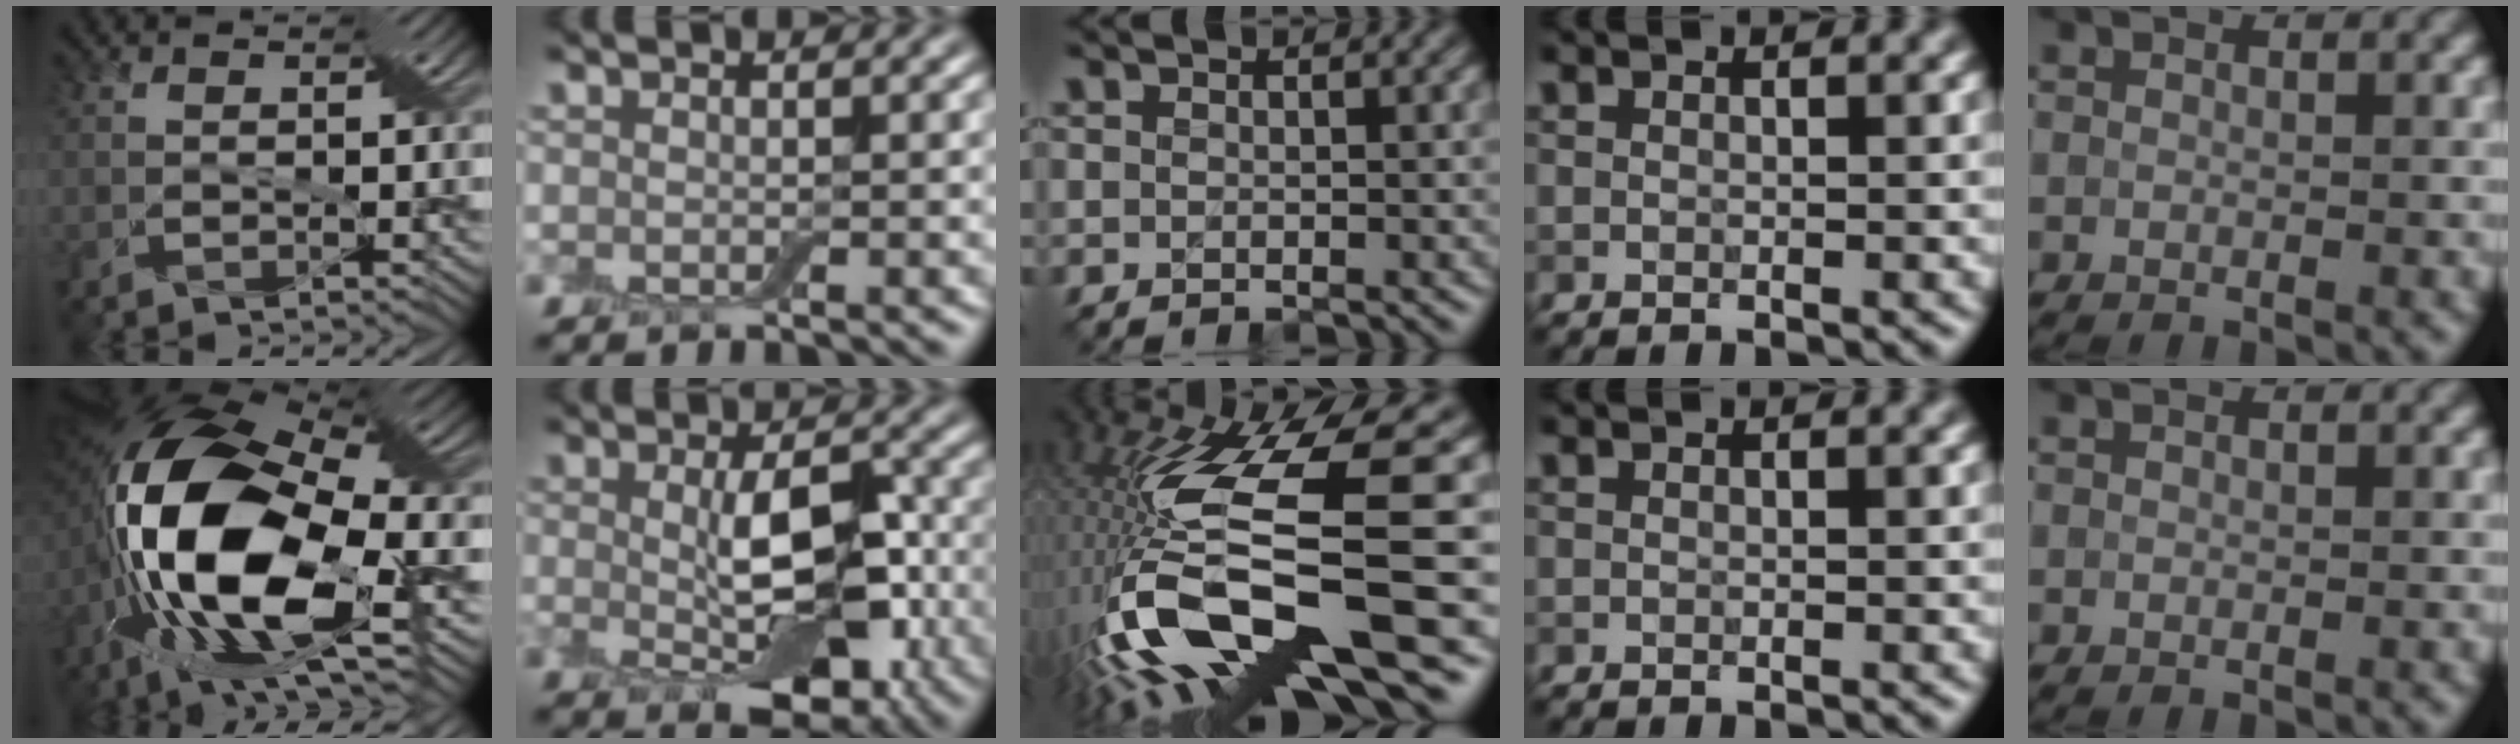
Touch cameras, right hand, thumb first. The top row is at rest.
{"thumb": {"total": 19.2, "force": [-3.1, 8.8, 16.8], "torque": [-0.385, -0.009, -0.047]}, "index": {"total": 7.7, "force": [-0.7, 4.0, 6.5], "torque": [-0.099, -0.003, -0.004]}, "middle": {"total": 16.3, "force": [-3.3, 5.6, 15.0], "torque": [-0.310, -0.033, -0.045]}}